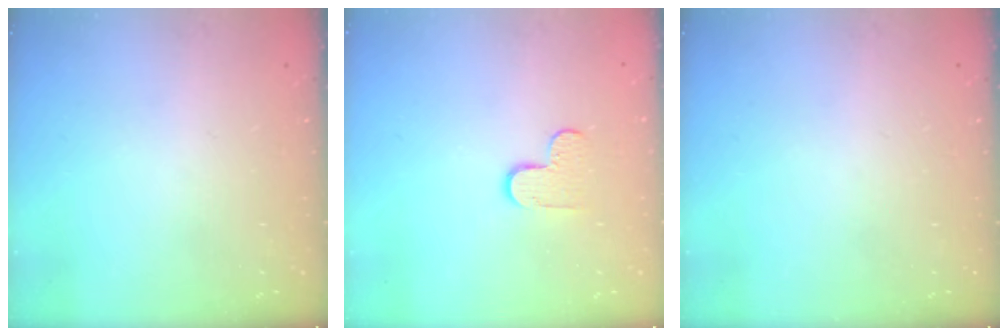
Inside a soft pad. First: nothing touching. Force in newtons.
{"total": 6.0, "press": 5.9, "slide": 0.6}
{"total": 0.0}